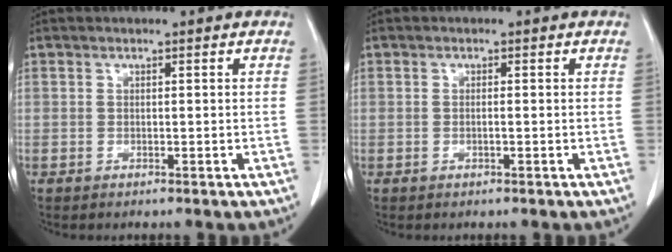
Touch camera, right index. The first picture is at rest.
{"total": 0.7, "force": [-0.1, 0.0, 0.7], "torque": [-0.013, 0.000, -0.001]}